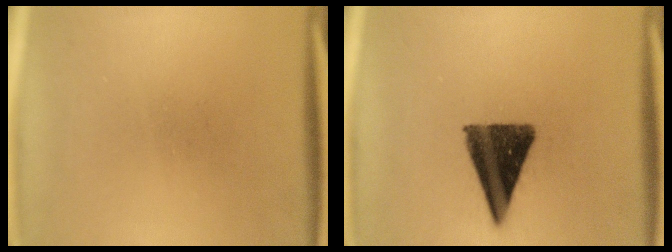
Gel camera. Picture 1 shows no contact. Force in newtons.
{"total": 13.2}